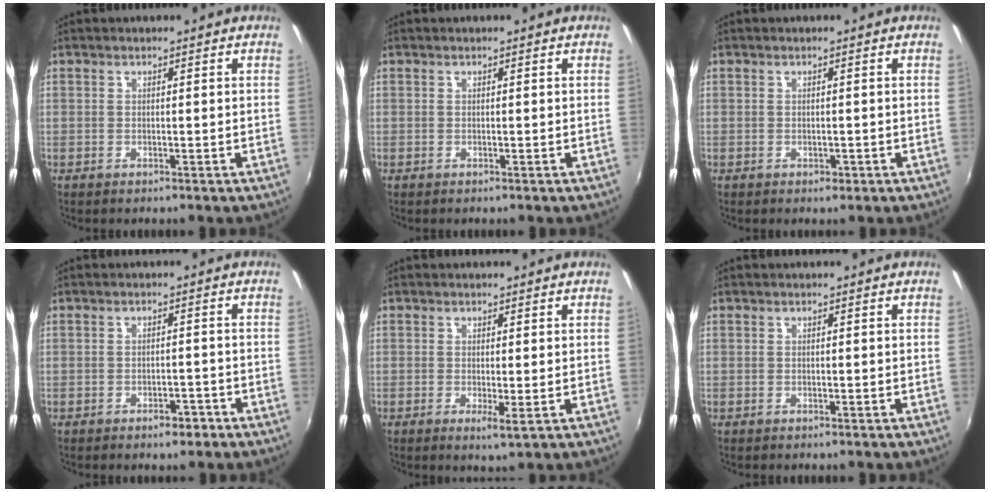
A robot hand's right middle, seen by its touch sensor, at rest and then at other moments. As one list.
[{"total": 0.0}, {"total": 1.0, "force": [-0.4, 0.8, 0.4], "torque": [-0.003, -0.003, -0.006]}, {"total": 2.7, "force": [-1.9, 1.3, 1.3], "torque": [-0.026, 0.000, -0.024]}, {"total": 2.0, "force": [-0.1, 0.1, 2.0], "torque": [-0.037, -0.009, -0.003]}, {"total": 0.0}]